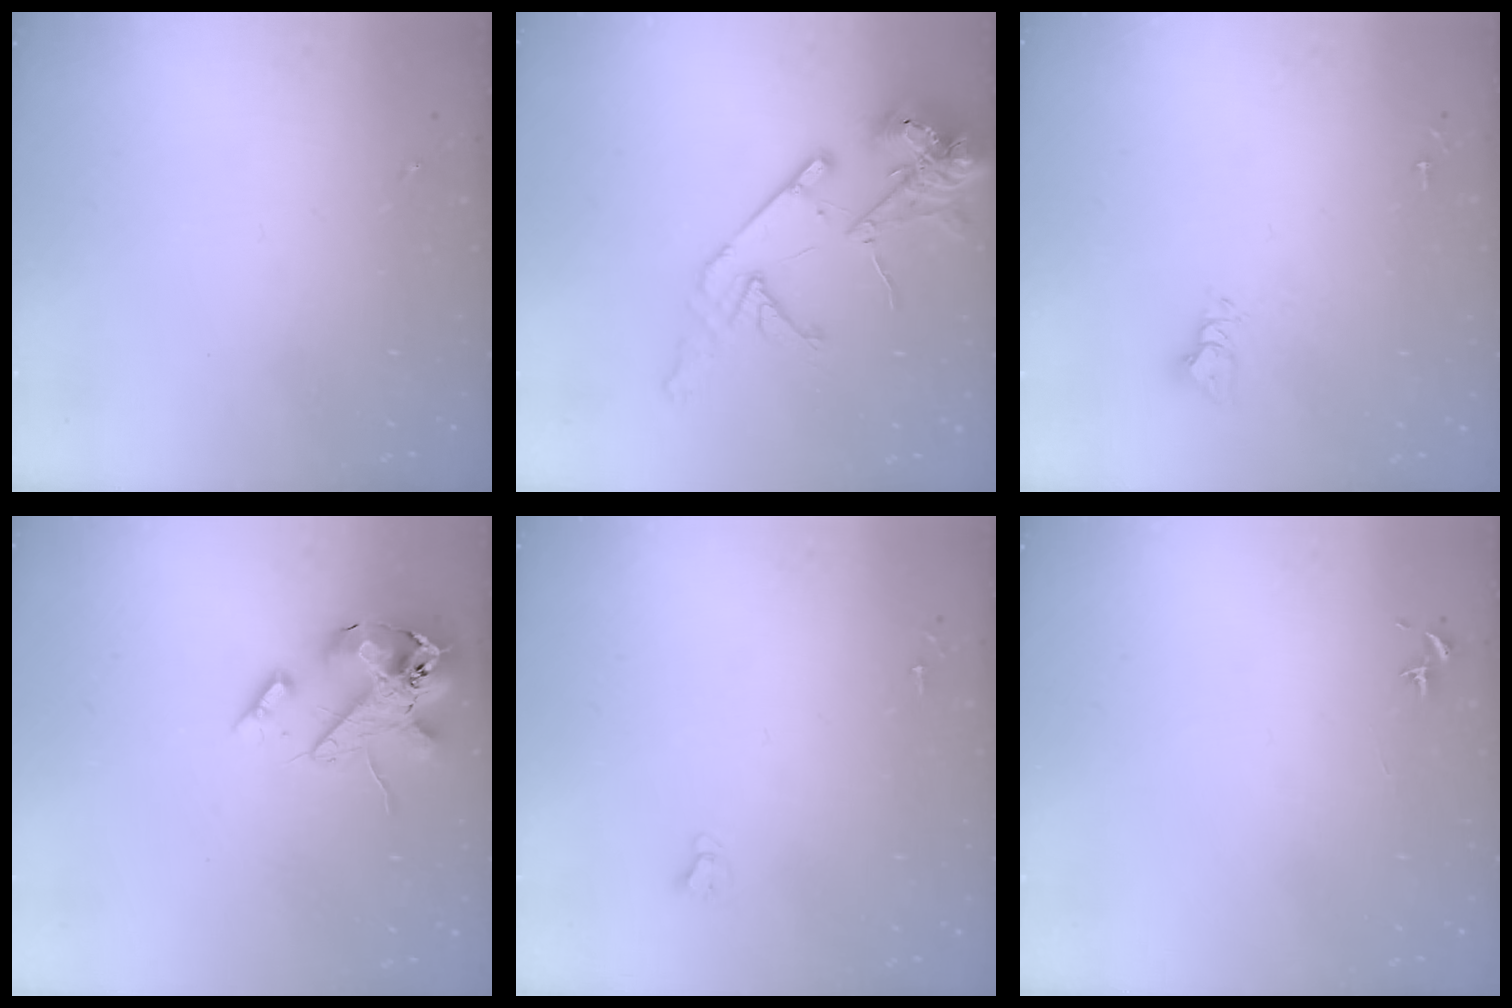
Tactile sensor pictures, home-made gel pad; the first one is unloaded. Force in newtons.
{"total": 15.7, "press": 15.5, "slide": 2.3}
{"total": 6.2, "press": 6.2, "slide": 0.3}
{"total": 16.9, "press": 16.7, "slide": 2.8}
{"total": 2.7, "press": 2.7, "slide": 0.2}
{"total": 0.7, "press": 0.7, "slide": 0.3}